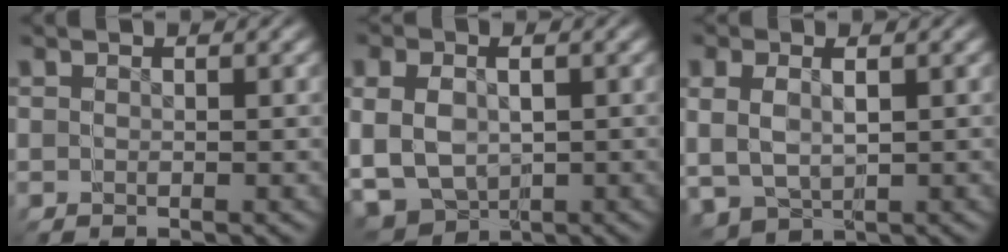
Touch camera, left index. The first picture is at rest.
{"total": 6.3, "force": [-1.5, 5.7, 2.1], "torque": [-0.038, -0.021, -0.018]}
{"total": 2.5, "force": [-0.9, 2.2, 0.8], "torque": [-0.018, -0.016, 0.001]}